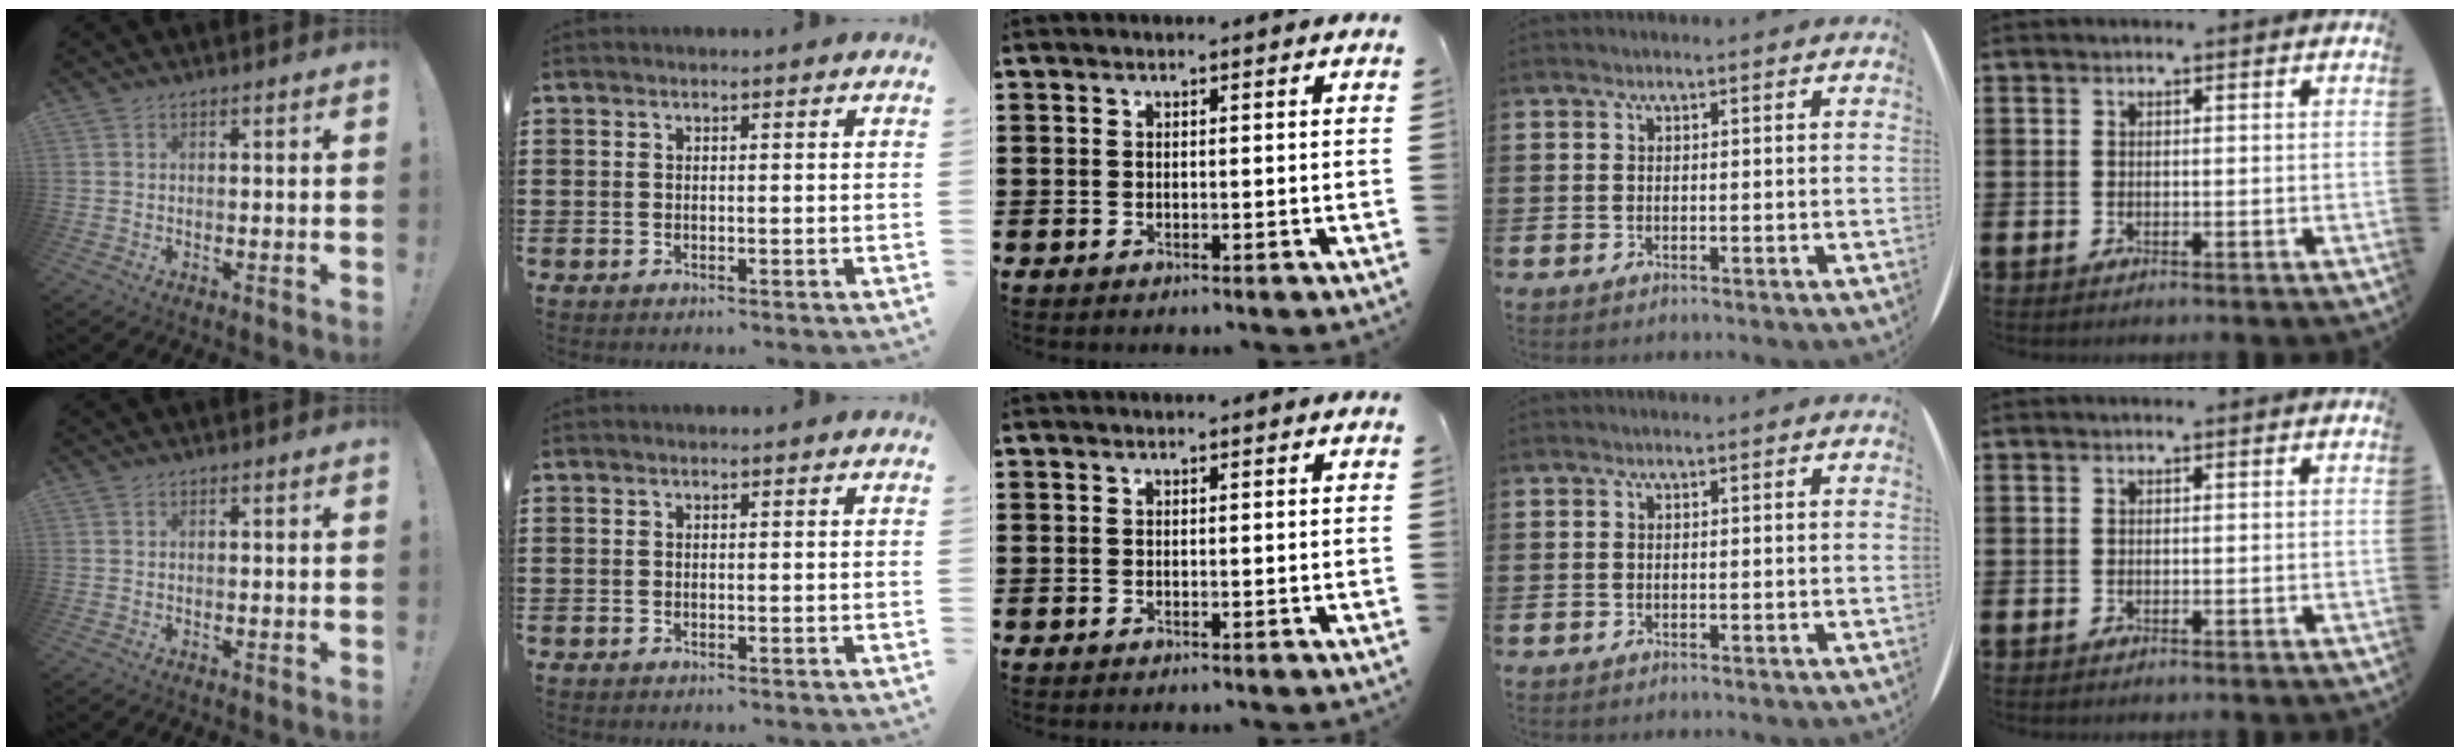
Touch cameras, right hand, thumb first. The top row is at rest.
{}